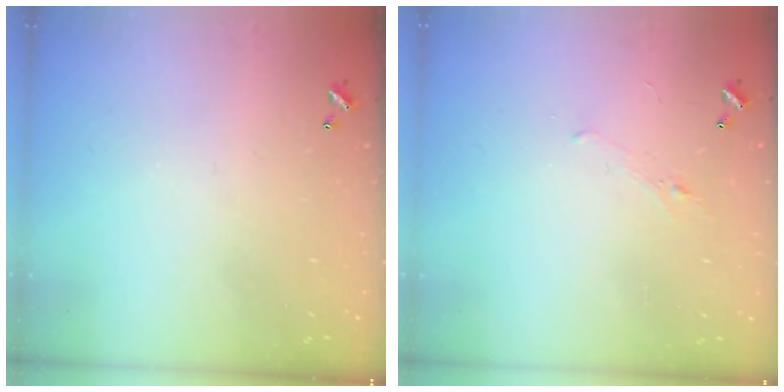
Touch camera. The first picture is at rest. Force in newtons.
{"total": 0.7, "press": 0.2, "slide": 0.7}